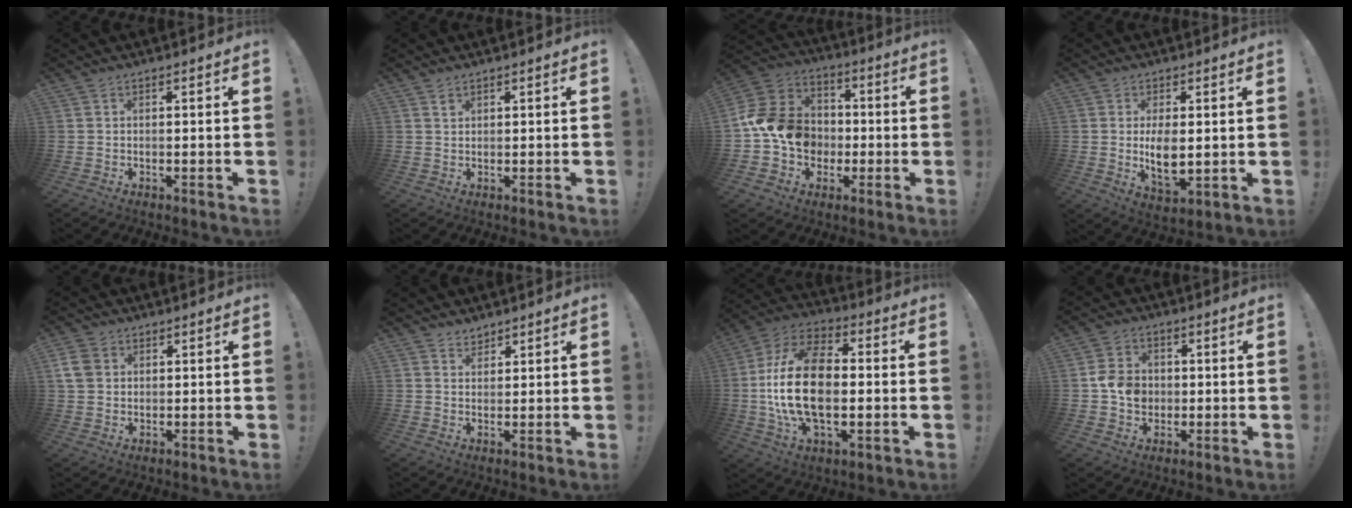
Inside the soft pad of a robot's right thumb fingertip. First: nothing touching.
{"total": 1.0, "force": [0.7, 0.6, 0.3], "torque": [0.007, -0.006, 0.011]}
{"total": 15.4, "force": [-1.8, 13.2, 7.7], "torque": [-0.131, 0.024, -0.024]}
{"total": 7.8, "force": [0.5, 4.5, 6.4], "torque": [-0.092, -0.015, 0.009]}
{"total": 6.7, "force": [2.0, 5.3, 3.7], "torque": [-0.076, 0.001, 0.041]}
{"total": 3.1, "force": [2.6, 1.6, 0.1], "torque": [0.006, -0.015, 0.047]}
{"total": 21.5, "force": [-1.6, 12.8, 17.2], "torque": [-0.307, 0.005, -0.026]}
{"total": 9.0, "force": [-0.3, 7.7, 4.5], "torque": [-0.084, 0.008, -0.004]}